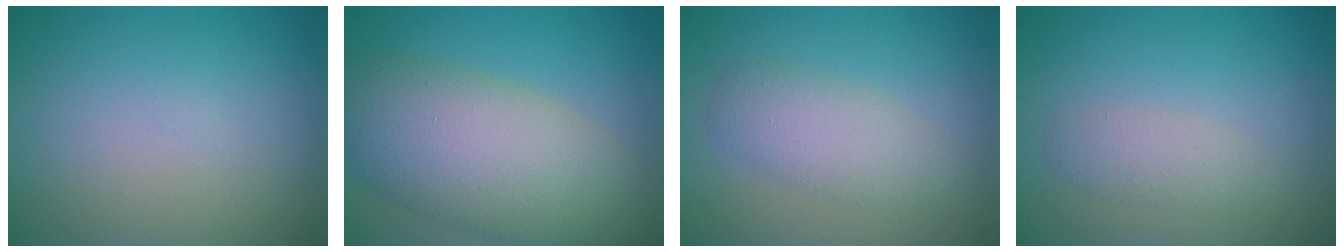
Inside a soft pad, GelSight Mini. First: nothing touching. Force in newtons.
{"total": 10.0, "press": 10.0, "slide": 0.6}
{"total": 3.4, "press": 3.4, "slide": 0.1}
{"total": 1.7, "press": 1.7, "slide": 0.1}